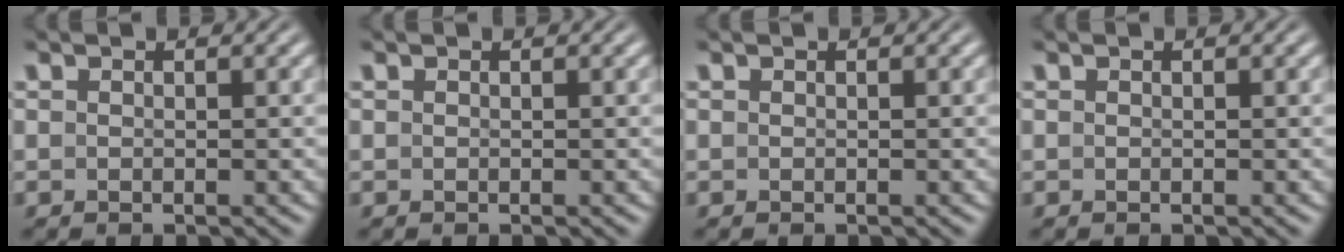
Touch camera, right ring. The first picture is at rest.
{"total": 0.0}
{"total": 0.0}
{"total": 0.0}